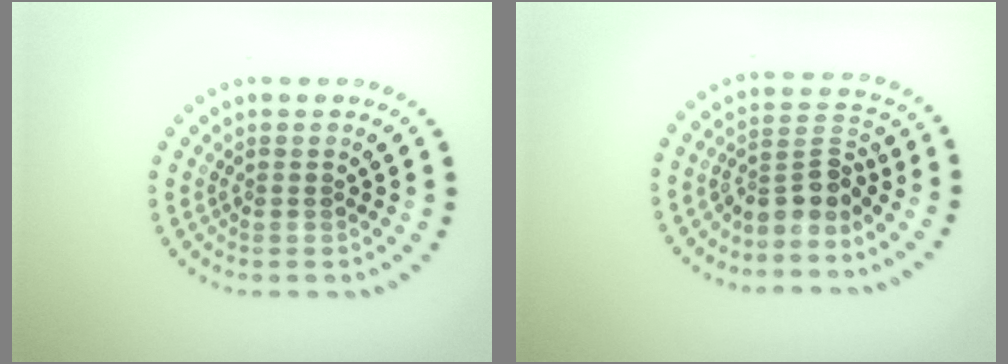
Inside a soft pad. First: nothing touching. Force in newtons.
{"total": 3.3, "press": 2.3, "slide": 2.3}